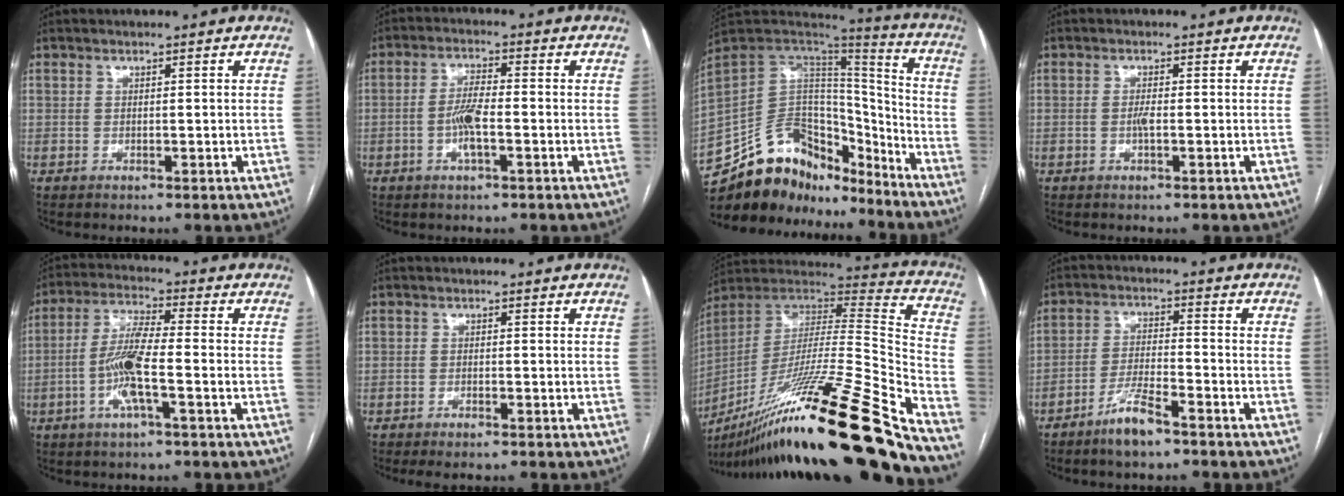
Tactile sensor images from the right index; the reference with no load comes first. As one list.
[{"total": 5.0, "force": [-1.3, 1.1, 4.7], "torque": [-0.099, 0.004, -0.025]}, {"total": 21.4, "force": [-17.8, 9.7, 6.8], "torque": [-0.154, 0.047, -0.292]}, {"total": 1.4, "force": [-0.3, 0.3, 1.4], "torque": [-0.028, 0.000, -0.006]}, {"total": 8.5, "force": [-2.4, 0.8, 8.2], "torque": [-0.167, 0.004, -0.053]}, {"total": 2.6, "force": [-2.2, 0.6, 1.3], "torque": [-0.015, -0.003, -0.030]}, {"total": 37.1, "force": [-26.2, 1.0, 26.3], "torque": [-0.388, -0.057, -0.426]}, {"total": 6.2, "force": [-4.6, 0.8, 4.2], "torque": [-0.086, -0.006, -0.088]}]